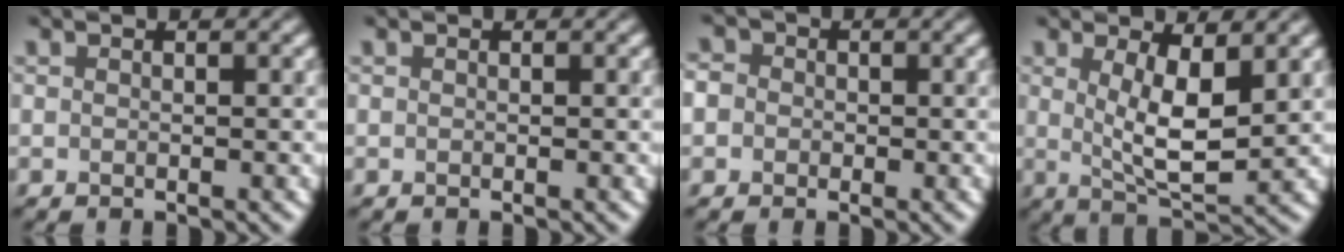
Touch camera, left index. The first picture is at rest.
{"total": 0.0}
{"total": 3.5, "force": [0.5, 3.1, 1.4], "torque": [-0.001, 0.021, -0.032]}
{"total": 5.3, "force": [1.2, 1.8, 4.8], "torque": [-0.093, -0.011, 0.026]}